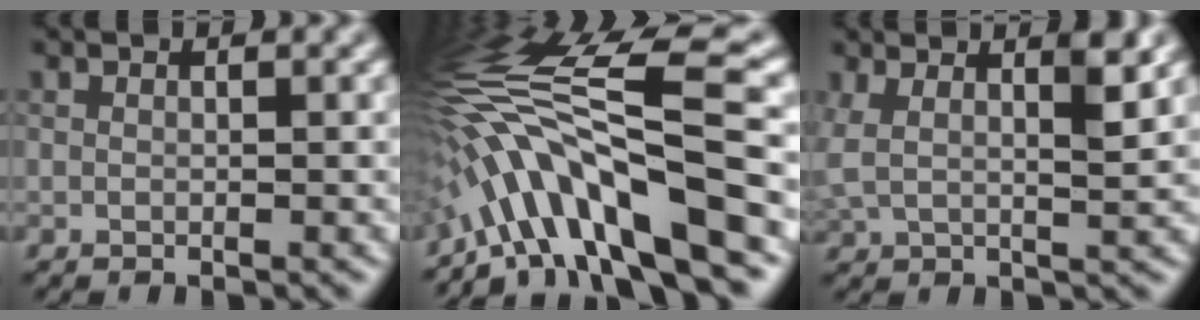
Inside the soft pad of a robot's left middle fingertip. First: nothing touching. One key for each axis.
{"total": 13.2, "fx": -5.7, "fy": 2.0, "fz": 11.7, "tx": -0.221, "ty": 0.031, "tz": -0.081}
{"total": 3.3, "fx": 1.8, "fy": 0.8, "fz": 2.6, "tx": -0.054, "ty": 0.009, "tz": 0.042}